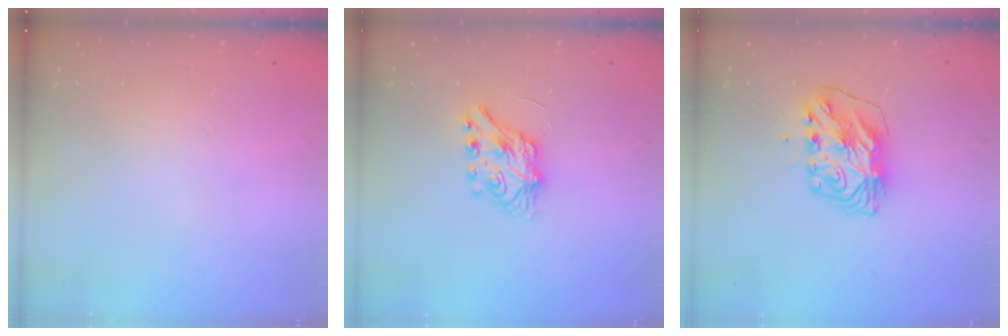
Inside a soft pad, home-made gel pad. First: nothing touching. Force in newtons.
{"total": 7.2, "press": 7.1, "slide": 0.4}
{"total": 8.4, "press": 8.4, "slide": 0.8}